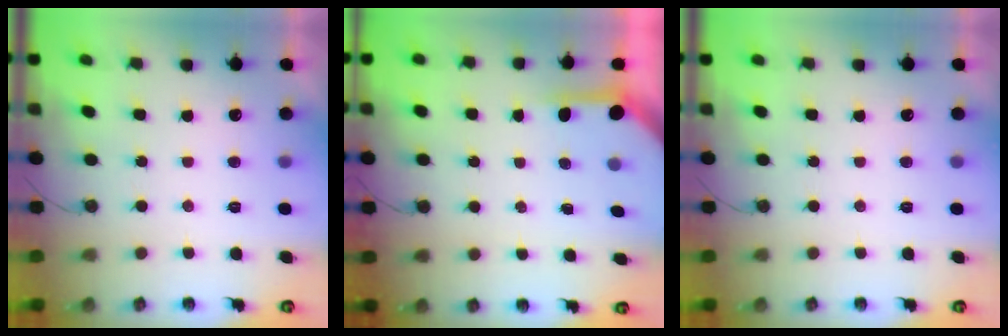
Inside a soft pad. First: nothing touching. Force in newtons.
{"total": 3.7, "press": 3.7, "slide": 0.4}
{"total": 0.0}